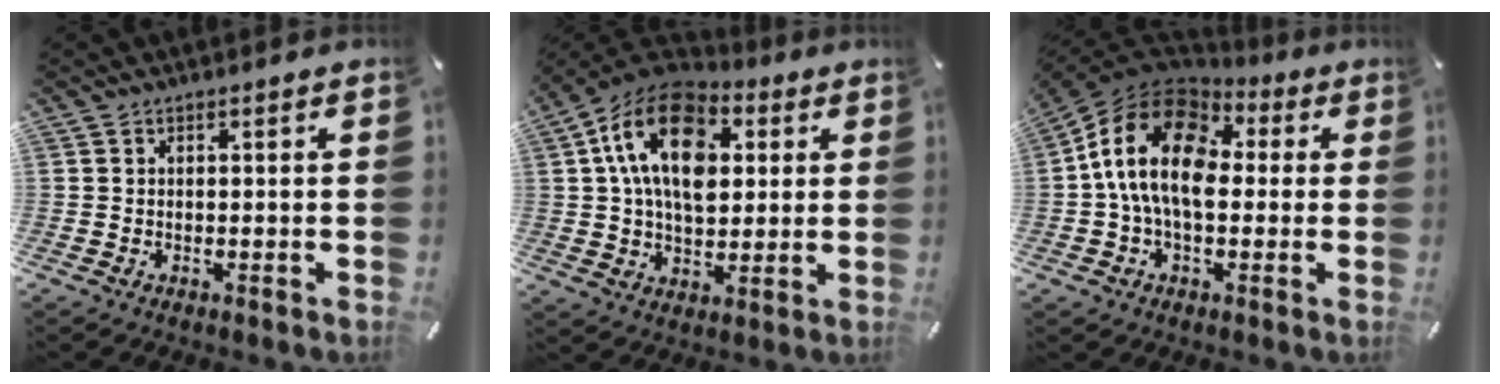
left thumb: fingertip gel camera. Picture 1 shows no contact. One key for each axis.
{"total": 18.2, "fx": 5.2, "fy": 12.2, "fz": 12.4, "tx": -0.234, "ty": -0.010, "tz": 0.089}
{"total": 16.0, "fx": 0.6, "fy": 10.8, "fz": 11.8, "tx": -0.247, "ty": 0.012, "tz": 0.006}